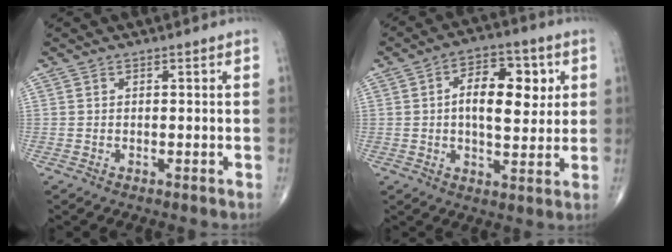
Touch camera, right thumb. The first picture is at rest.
{"total": 12.1, "force": [2.3, 6.5, 10.0], "torque": [-0.124, 0.001, 0.033]}